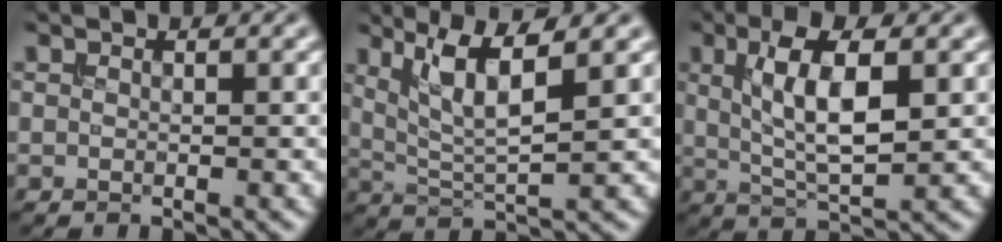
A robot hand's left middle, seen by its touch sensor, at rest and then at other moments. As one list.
[{"total": 5.5, "force": [2.3, 1.3, 4.8], "torque": [-0.091, -0.002, 0.045]}, {"total": 6.6, "force": [1.3, 2.2, 6.0], "torque": [-0.110, 0.004, 0.024]}]